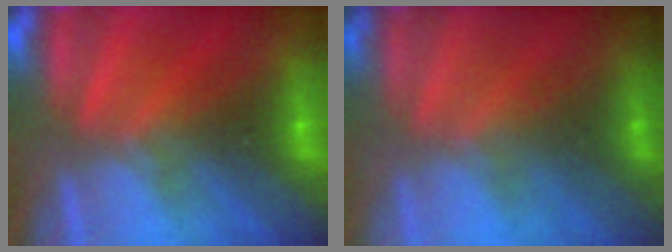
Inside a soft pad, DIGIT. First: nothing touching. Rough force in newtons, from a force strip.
{"total": 1.4}